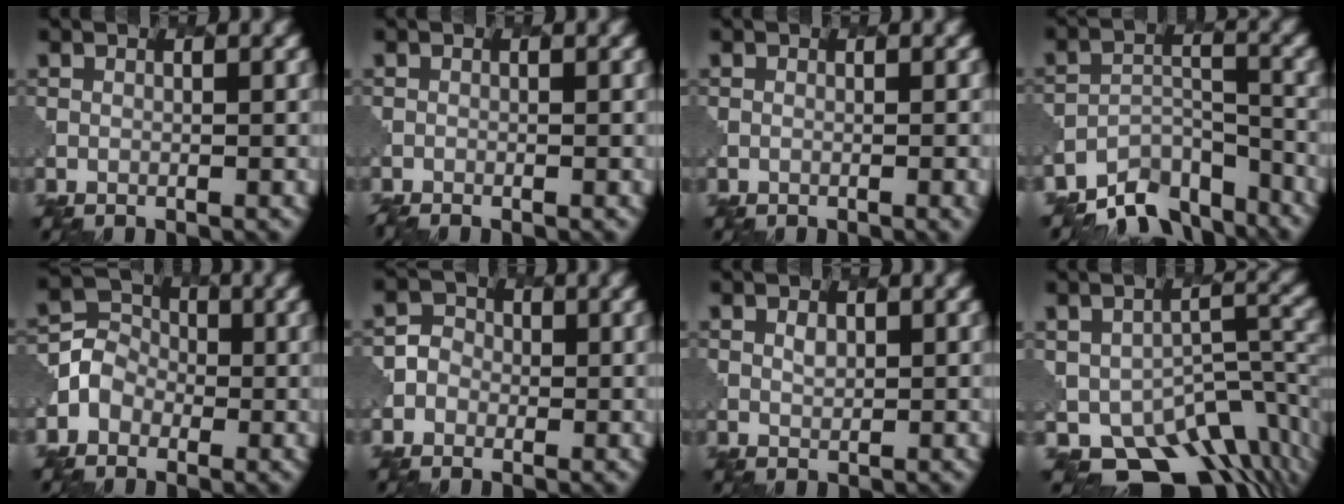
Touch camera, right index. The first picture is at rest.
{"total": 1.7, "force": [-1.6, 0.3, 0.7], "torque": [-0.010, 0.000, -0.021]}
{"total": 1.6, "force": [-0.3, 0.7, 1.4], "torque": [-0.006, 0.003, -0.007]}
{"total": 7.6, "force": [-6.7, 2.7, 2.3], "torque": [-0.037, -0.009, -0.106]}
{"total": 2.7, "force": [-0.9, 2.5, 0.5], "torque": [-0.012, 0.007, -0.025]}
{"total": 2.4, "force": [-0.6, 2.3, 0.2], "torque": [0.011, 0.009, -0.019]}
{"total": 0.9, "force": [0.8, 0.4, 0.1], "torque": [-0.006, -0.003, 0.020]}
{"total": 8.8, "force": [-5.3, 5.0, 4.9], "torque": [-0.064, -0.022, -0.079]}